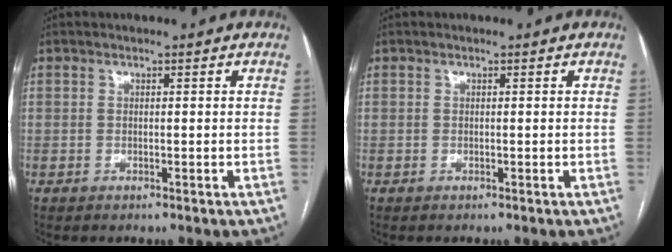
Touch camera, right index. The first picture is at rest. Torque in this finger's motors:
{"motor_torque": [-0.06, 0.09, 0.00, 0.00]}